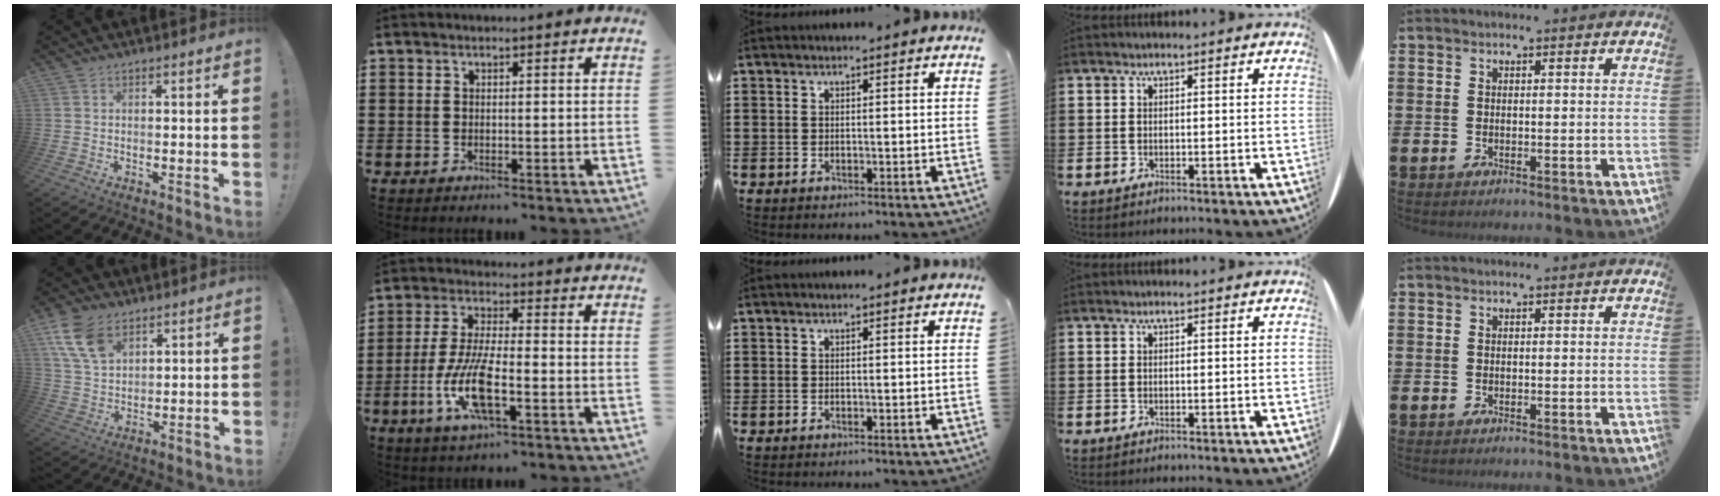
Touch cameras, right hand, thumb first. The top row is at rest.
{"thumb": {"total": 12.5, "force": [6.8, 7.9, 6.9], "torque": [-0.131, -0.021, 0.134]}, "index": {"total": 9.6, "force": [-3.6, 2.7, 8.4], "torque": [-0.189, -0.013, -0.070]}}